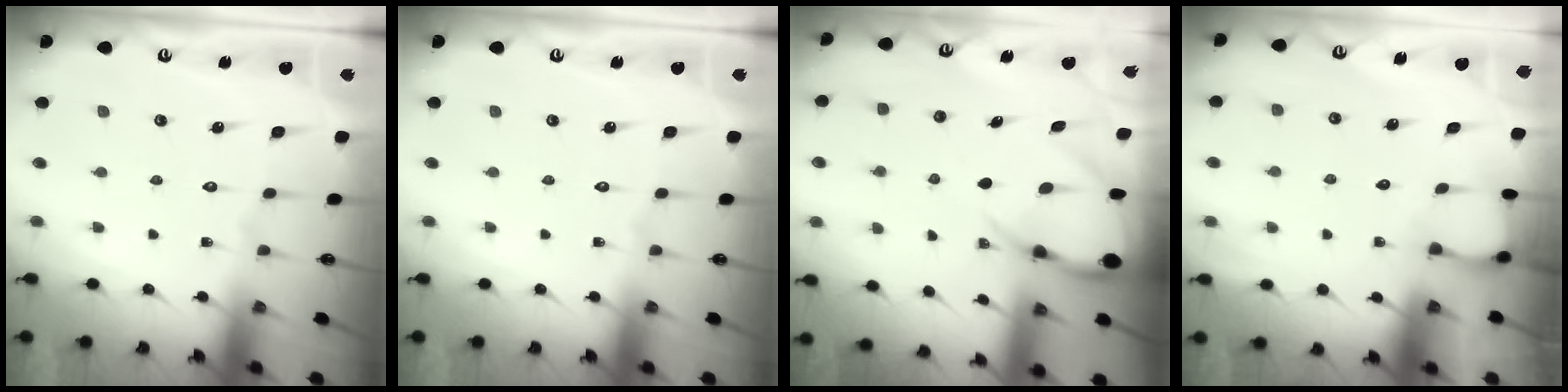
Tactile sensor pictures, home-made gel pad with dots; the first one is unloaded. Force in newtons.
{"total": 0.0}
{"total": 7.5, "press": 7.4, "slide": 0.7}
{"total": 2.1, "press": 2.1, "slide": 0.3}